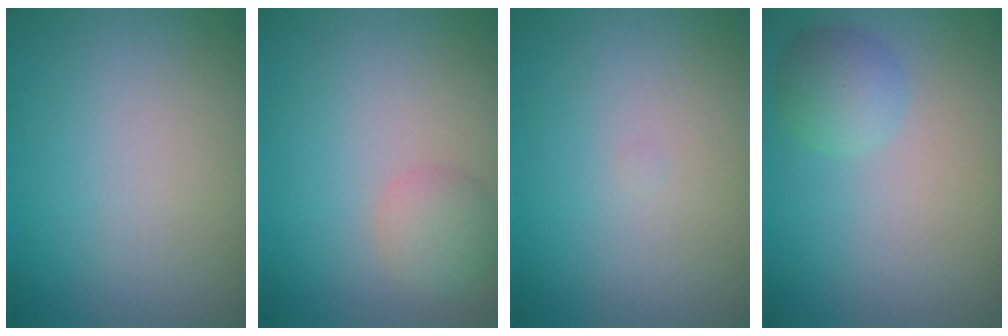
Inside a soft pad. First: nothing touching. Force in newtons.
{"total": 2.2, "press": 2.2, "slide": 0.1}
{"total": 0.0}
{"total": 2.5, "press": 2.5, "slide": 0.1}